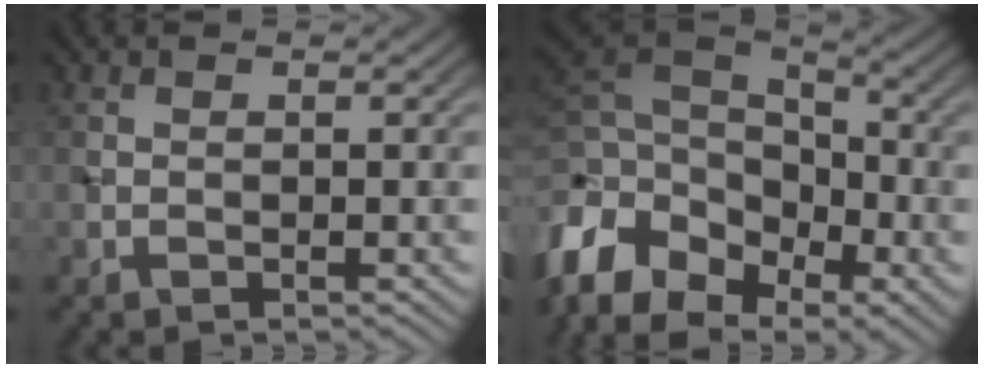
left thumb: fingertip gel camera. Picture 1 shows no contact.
{"total": 14.9, "force": [-5.4, 10.5, 9.0], "torque": [-0.260, -0.016, -0.090]}